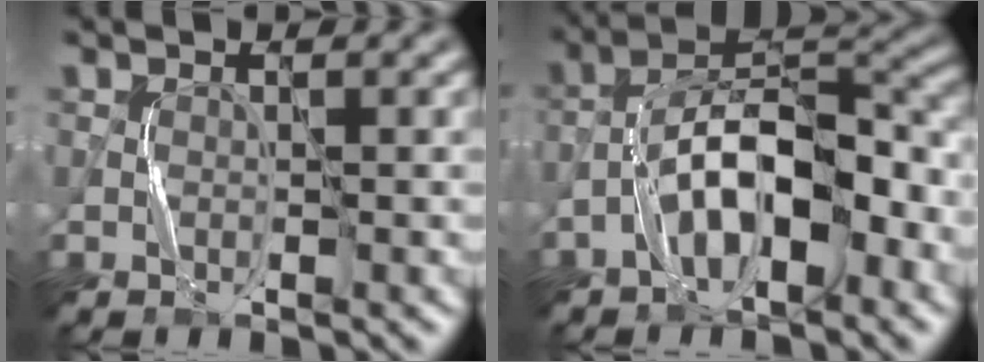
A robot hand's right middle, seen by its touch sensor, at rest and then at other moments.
{"total": 8.7, "force": [-3.6, 3.4, 7.1], "torque": [-0.115, 0.028, -0.068]}